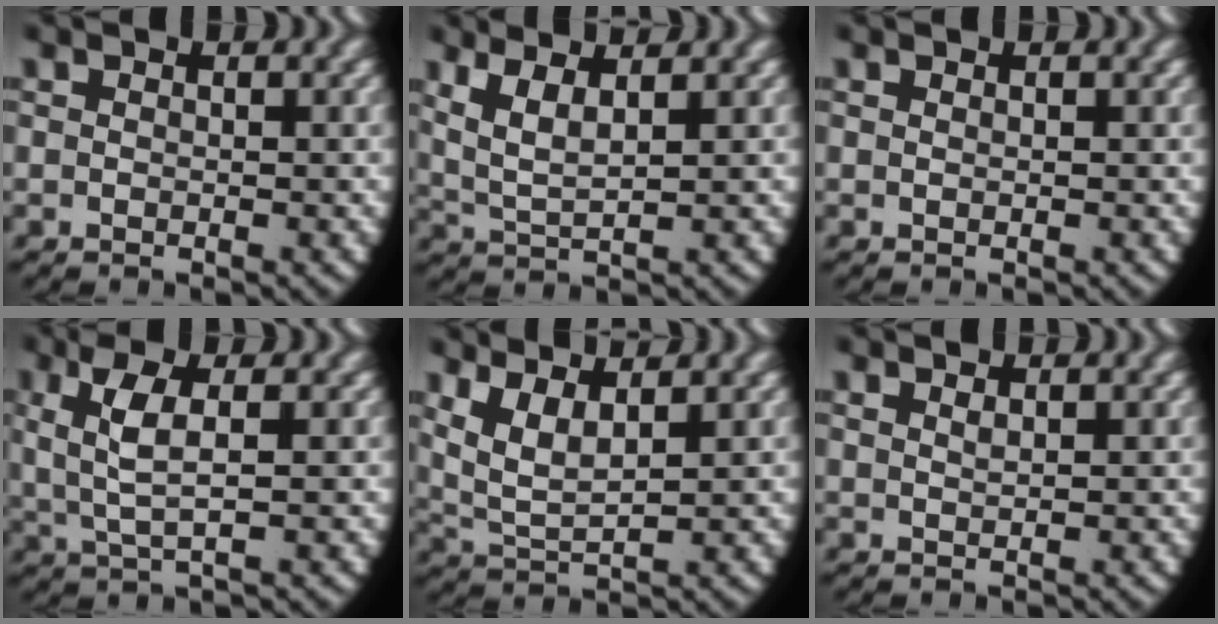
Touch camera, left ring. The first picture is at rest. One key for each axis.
{"total": 5.5, "fx": 1.9, "fy": 3.5, "fz": 3.8, "tx": -0.104, "ty": -0.006, "tz": 0.034}
{"total": 0.0}
{"total": 4.0, "fx": 0.7, "fy": 1.5, "fz": 3.6, "tx": -0.087, "ty": -0.010, "tz": 0.024}
{"total": 7.6, "fx": 2.1, "fy": 5.6, "fz": 4.6, "tx": -0.134, "ty": -0.015, "tz": 0.035}
{"total": 0.9, "fx": 0.8, "fy": -0.2, "fz": 0.4, "tx": -0.007, "ty": -0.006, "tz": 0.021}